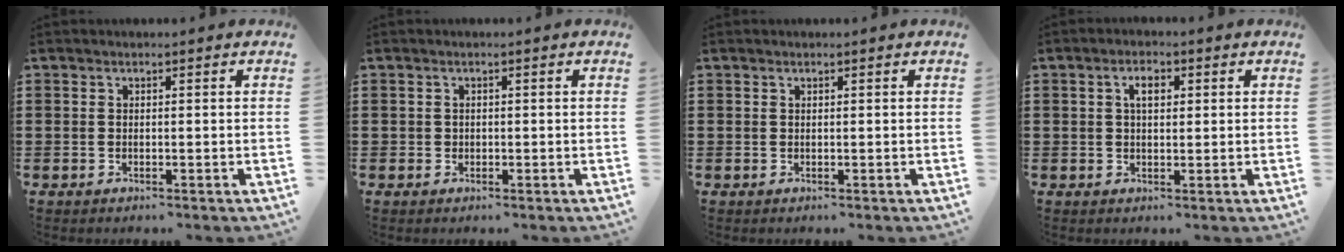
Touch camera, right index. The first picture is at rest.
{"total": 0.6, "force": [0.1, 0.6, 0.1], "torque": [-0.004, 0.004, 0.001]}
{"total": 0.0}
{"total": 2.8, "force": [0.8, 1.3, 2.3], "torque": [-0.041, 0.006, 0.010]}